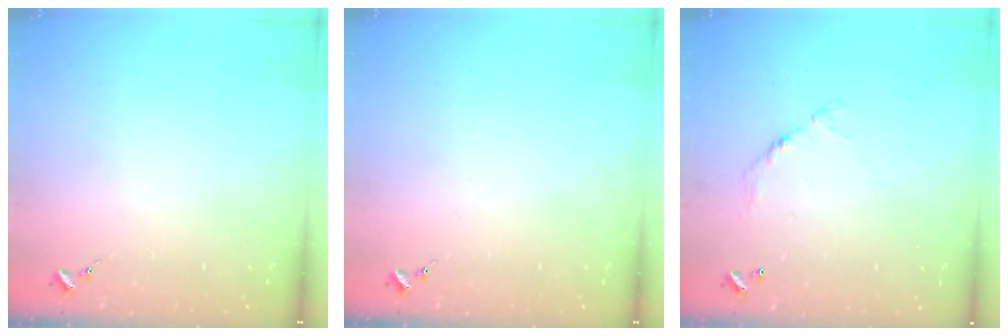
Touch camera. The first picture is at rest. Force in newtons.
{"total": 0.0}
{"total": 6.7, "press": 6.7, "slide": 0.5}